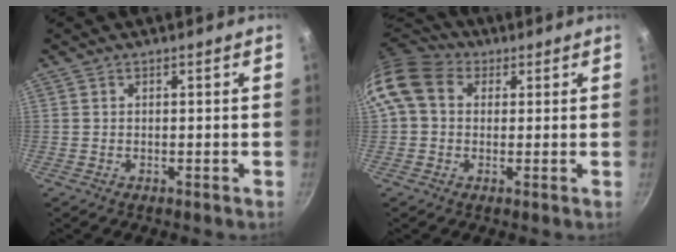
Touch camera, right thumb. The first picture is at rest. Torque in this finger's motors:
{"motor_torque": [0.21, 0.43, 0.51, -0.48, 0.35]}